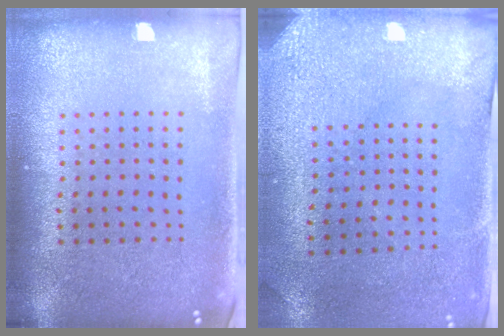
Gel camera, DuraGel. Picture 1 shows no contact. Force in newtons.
{"total": 3.0, "press": 2.4, "slide": 1.7}